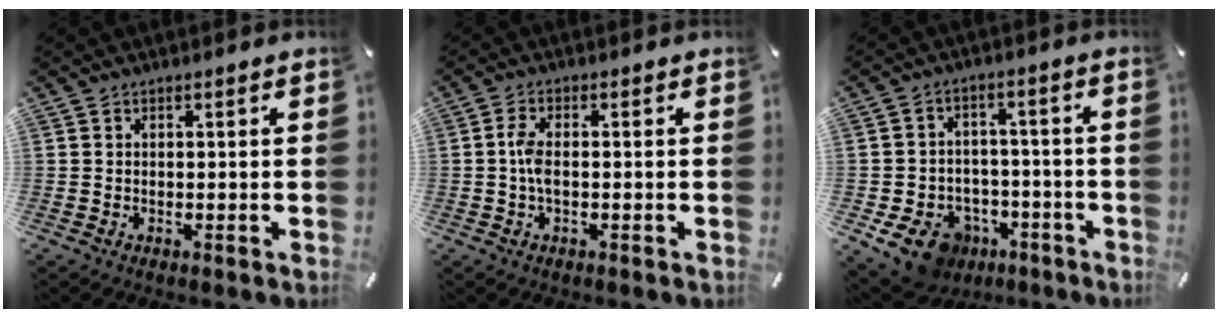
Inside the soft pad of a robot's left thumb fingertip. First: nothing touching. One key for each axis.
{"total": 3.9, "fx": -0.4, "fy": 1.5, "fz": 3.5, "tx": -0.080, "ty": -0.002, "tz": -0.012}
{"total": 11.1, "fx": -6.4, "fy": 8.0, "fz": 4.5, "tx": -0.083, "ty": 0.046, "tz": -0.108}